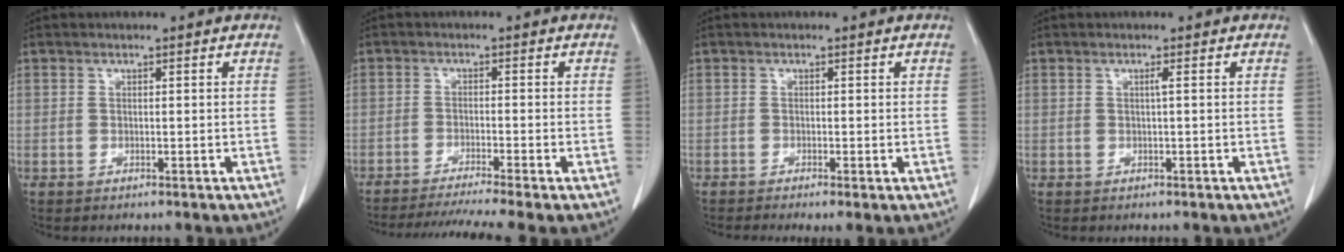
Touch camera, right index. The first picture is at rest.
{"total": 9.4, "force": [-8.0, -1.5, 4.7], "torque": [-0.062, -0.017, -0.125]}
{"total": 2.2, "force": [-1.4, 0.3, 1.7], "torque": [-0.025, -0.007, -0.023]}
{"total": 0.5, "force": [0.1, -0.2, 0.5], "torque": [-0.008, -0.001, 0.003]}